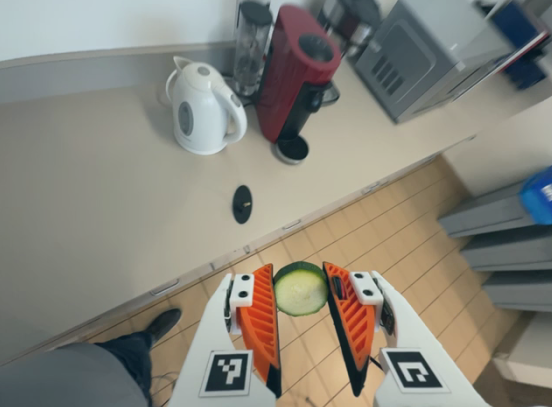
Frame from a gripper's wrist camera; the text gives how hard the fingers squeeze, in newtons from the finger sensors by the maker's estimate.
{"total": 9.6, "left": 9.6, "right": 9.6}